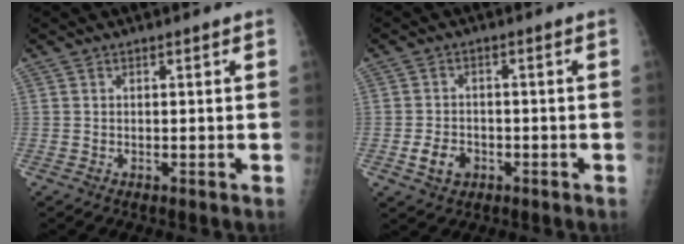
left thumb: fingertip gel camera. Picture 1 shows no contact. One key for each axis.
{"total": 4.4, "fx": -1.6, "fy": 3.4, "fz": 2.3, "tx": -0.031, "ty": 0.007, "tz": -0.024}